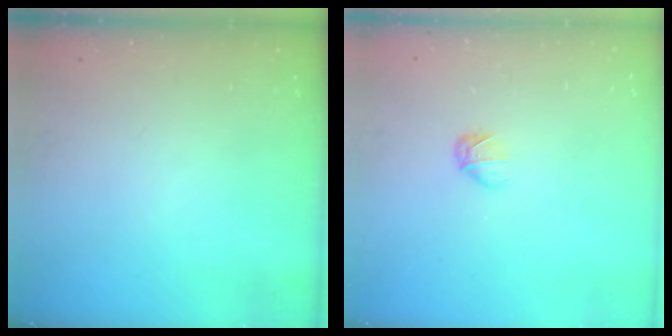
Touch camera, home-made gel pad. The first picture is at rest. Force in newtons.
{"total": 2.7, "press": 2.7, "slide": 0.7}